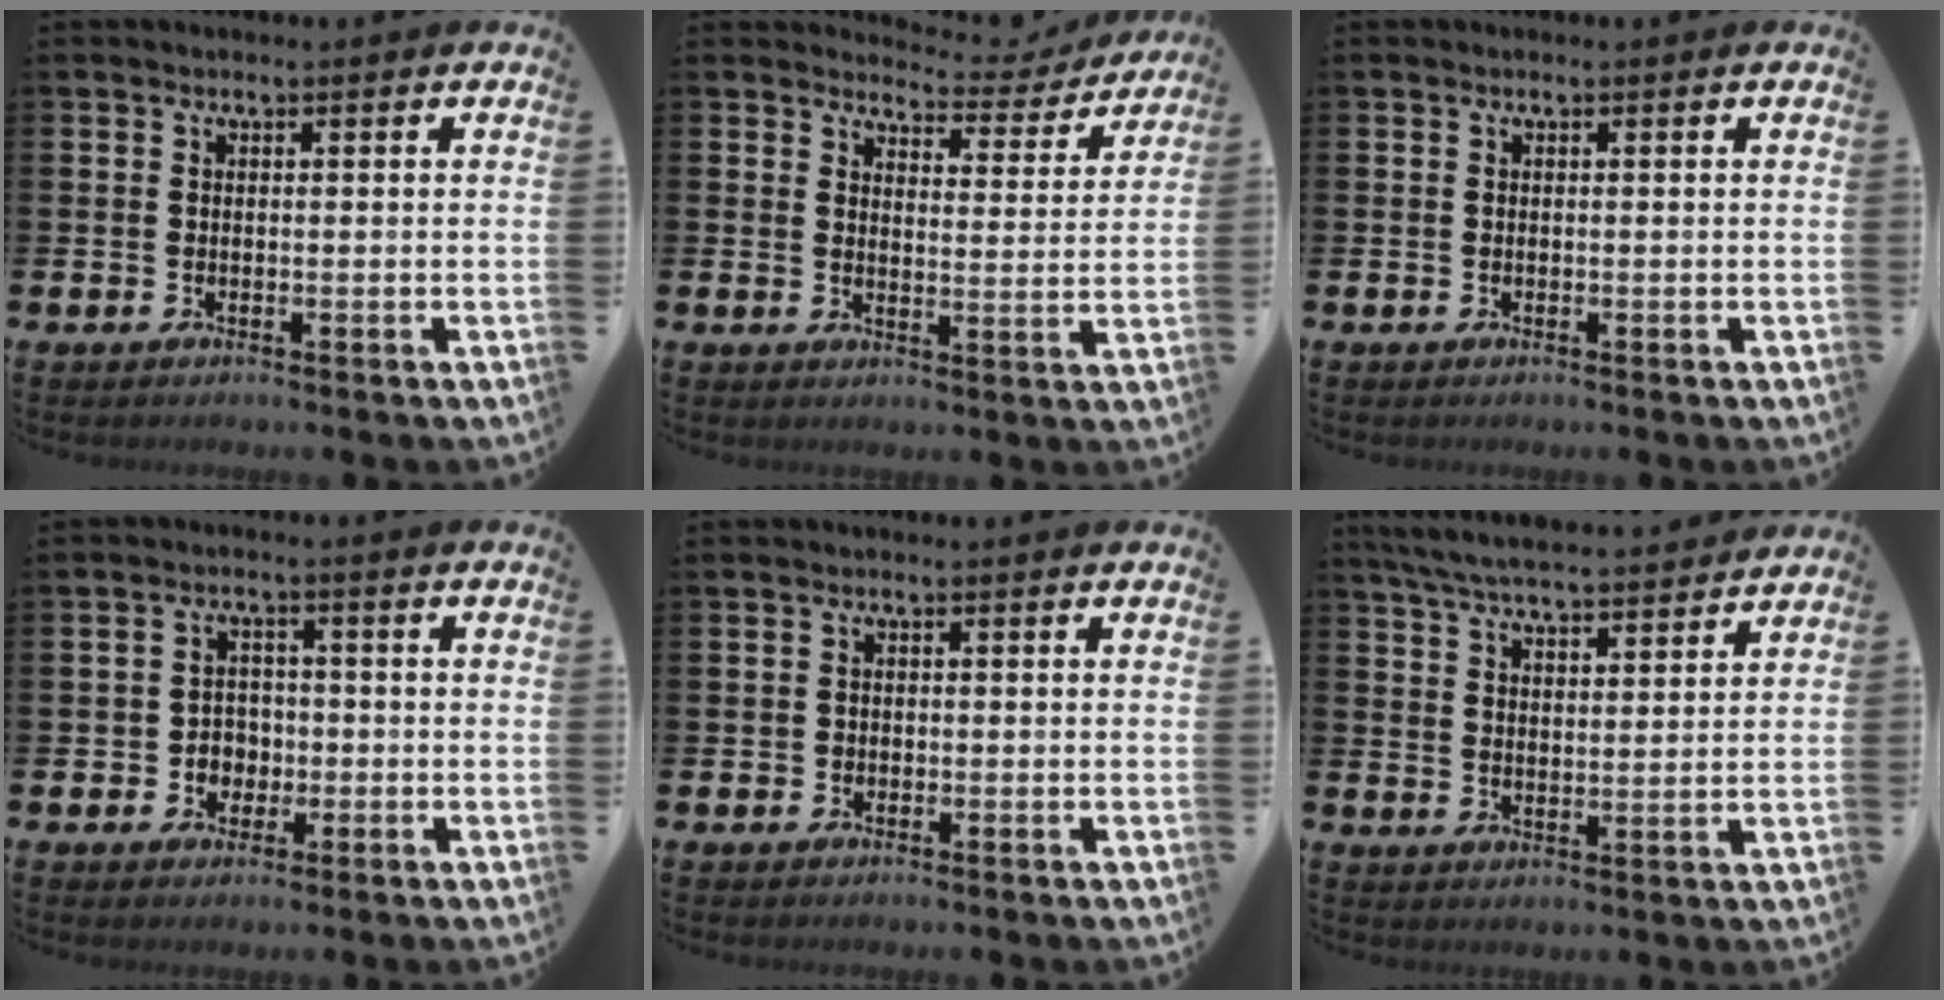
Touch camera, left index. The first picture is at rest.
{"total": 4.0, "force": [3.9, 1.2, 0.3], "torque": [-0.013, -0.034, 0.062]}
{"total": 0.0}
{"total": 2.8, "force": [-0.9, 2.5, 0.8], "torque": [-0.014, 0.004, -0.025]}
{"total": 0.7, "force": [-0.2, 0.7, 0.1], "torque": [-0.003, 0.005, -0.006]}
{"total": 6.2, "force": [6.0, 0.4, 1.4], "torque": [-0.046, -0.034, 0.107]}